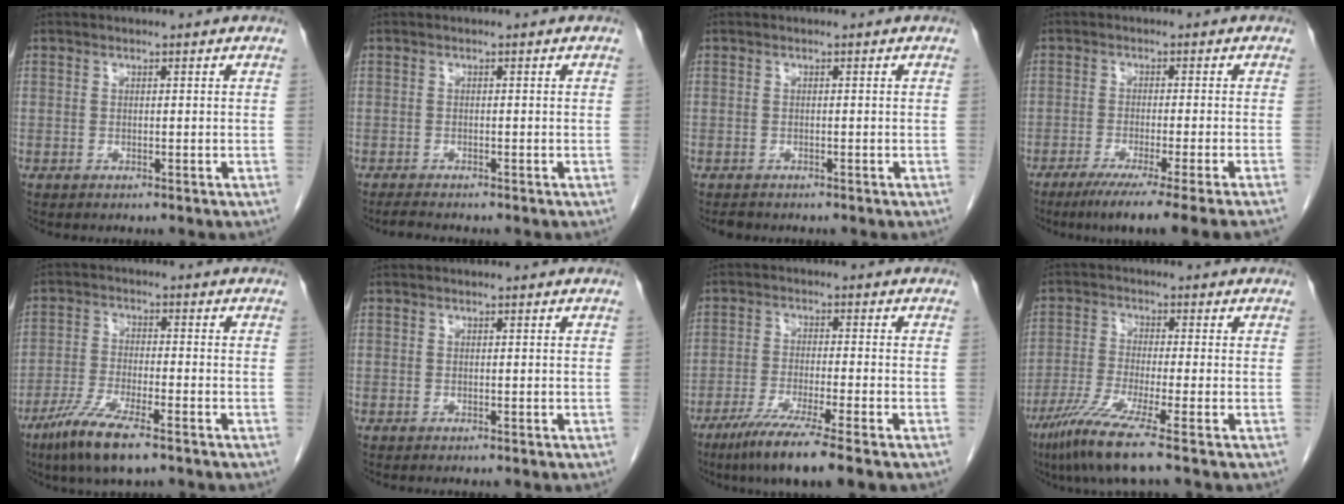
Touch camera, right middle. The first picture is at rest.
{"total": 1.9, "force": [-1.7, 0.0, 0.8], "torque": [-0.023, -0.009, -0.028]}
{"total": 1.1, "force": [-1.0, 0.4, 0.2], "torque": [-0.015, -0.005, -0.014]}
{"total": 11.3, "force": [-8.7, -2.1, 6.9], "torque": [-0.084, -0.039, -0.130]}
{"total": 8.6, "force": [-5.7, 1.0, 6.4], "torque": [-0.132, -0.022, -0.104]}
{"total": 0.0}
{"total": 9.0, "force": [-6.3, -0.9, 6.4], "torque": [-0.114, -0.030, -0.107]}
{"total": 8.5, "force": [-5.5, -1.1, 6.4], "torque": [-0.129, -0.034, -0.108]}